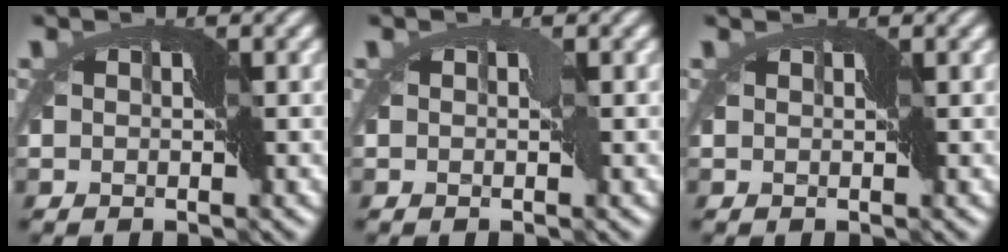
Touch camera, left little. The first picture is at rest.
{"total": 0.7, "force": [0.0, 0.5, 0.5], "torque": [-0.001, 0.002, -0.001]}
{"total": 0.8, "force": [0.4, 0.5, 0.4], "torque": [-0.007, 0.008, 0.011]}